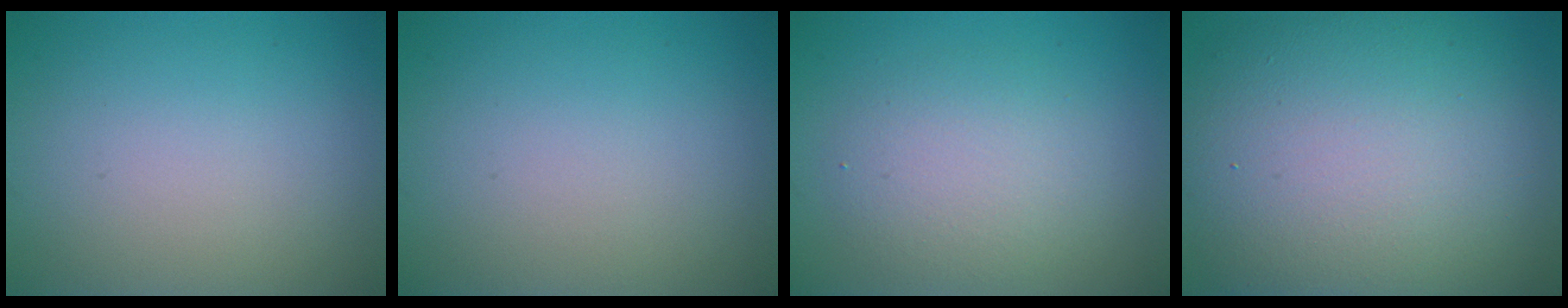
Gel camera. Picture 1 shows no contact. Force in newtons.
{"total": 0.0}
{"total": 3.6, "press": 3.6, "slide": 0.4}
{"total": 14.3, "press": 14.3, "slide": 0.6}